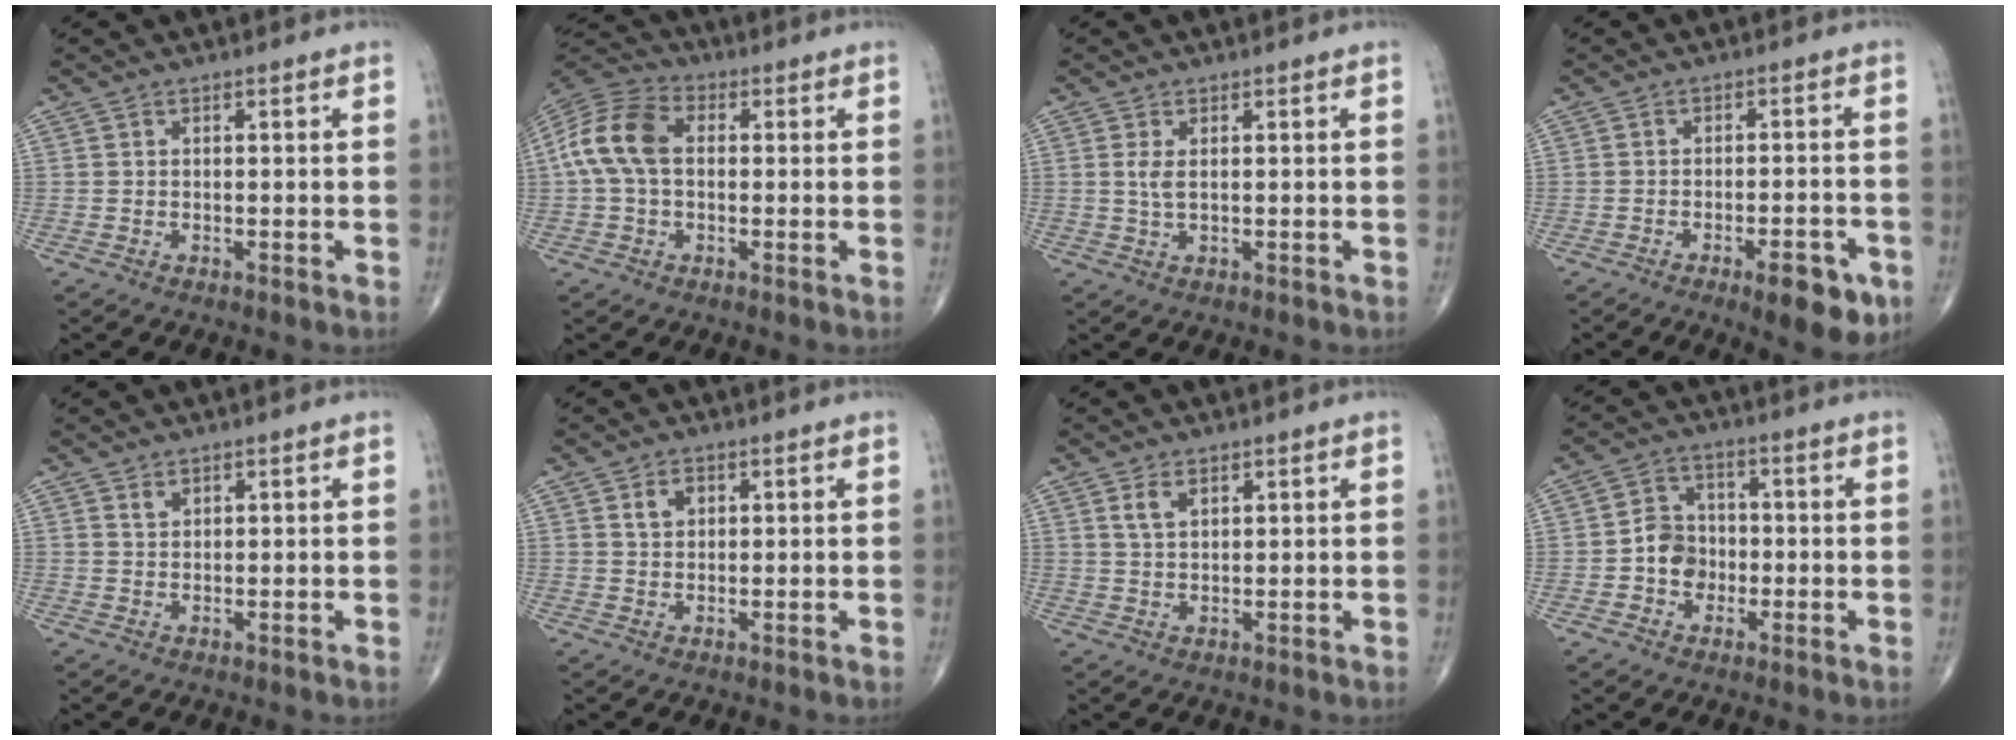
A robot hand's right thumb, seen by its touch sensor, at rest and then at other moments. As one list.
[{"total": 11.6, "force": [0.8, 7.7, 8.7], "torque": [-0.182, 0.032, 0.005]}, {"total": 2.2, "force": [0.5, 0.8, 2.0], "torque": [-0.048, -0.003, 0.014]}, {"total": 8.9, "force": [-4.5, 3.0, 7.0], "torque": [-0.080, 0.015, -0.056]}, {"total": 1.4, "force": [1.0, 0.9, 0.6], "torque": [-0.004, -0.005, 0.018]}, {"total": 2.9, "force": [1.2, 2.1, 1.7], "torque": [-0.020, -0.002, 0.022]}, {"total": 3.3, "force": [1.8, 1.8, 2.2], "torque": [-0.039, -0.006, 0.038]}, {"total": 6.6, "force": [-1.4, 5.7, 3.1], "torque": [-0.021, 0.020, -0.033]}]